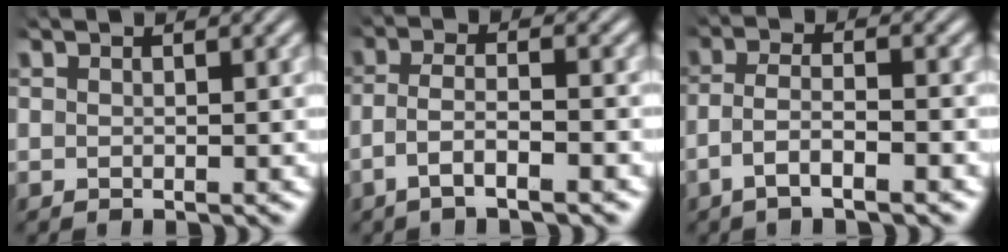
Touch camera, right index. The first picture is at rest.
{"total": 3.8, "force": [-2.3, 1.2, 2.7], "torque": [-0.056, -0.013, -0.037]}
{"total": 3.8, "force": [-2.1, 1.4, 2.7], "torque": [-0.057, -0.013, -0.035]}